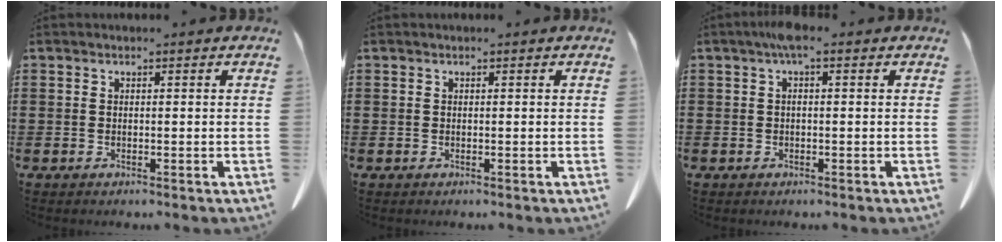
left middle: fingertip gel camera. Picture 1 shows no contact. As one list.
[{"total": 0.0}, {"total": 1.6, "force": [-0.3, 0.3, 1.6], "torque": [-0.031, 0.002, -0.005]}]